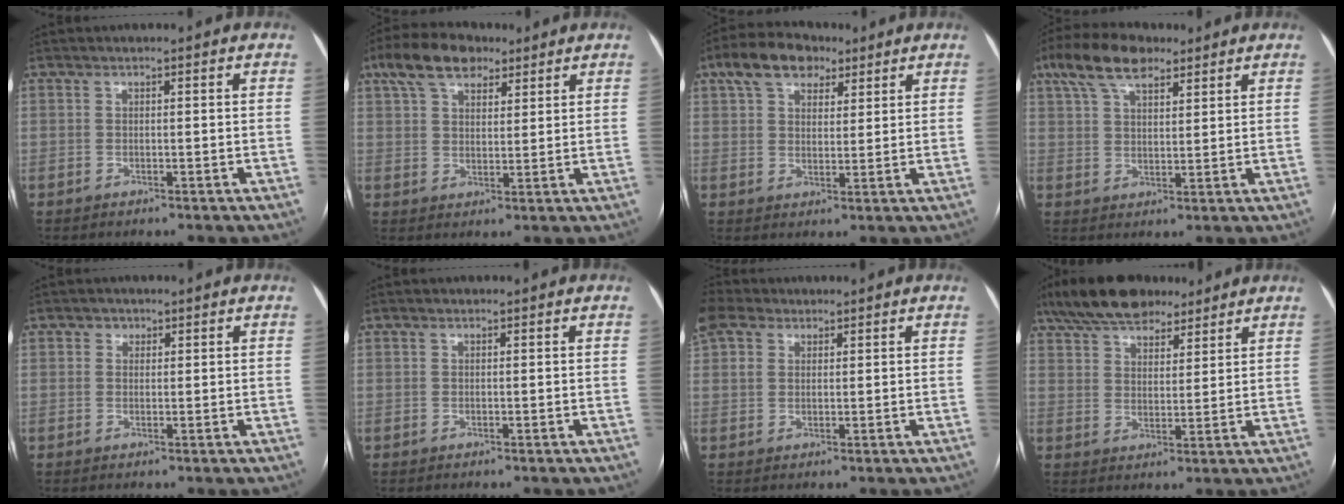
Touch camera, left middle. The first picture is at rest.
{"total": 9.4, "force": [6.2, 4.7, 5.3], "torque": [-0.103, 0.031, 0.112]}
{"total": 8.8, "force": [5.3, 5.1, 4.9], "torque": [-0.088, 0.030, 0.091]}
{"total": 9.7, "force": [6.5, 3.9, 6.0], "torque": [-0.121, 0.029, 0.120]}
{"total": 1.2, "force": [0.6, 1.0, 0.2], "torque": [0.004, -0.003, 0.006]}
{"total": 0.0}
{"total": 3.7, "force": [2.9, 2.0, 1.2], "torque": [-0.041, 0.020, 0.067]}
{"total": 13.2, "force": [10.3, 5.4, 6.2], "torque": [-0.109, 0.037, 0.177]}